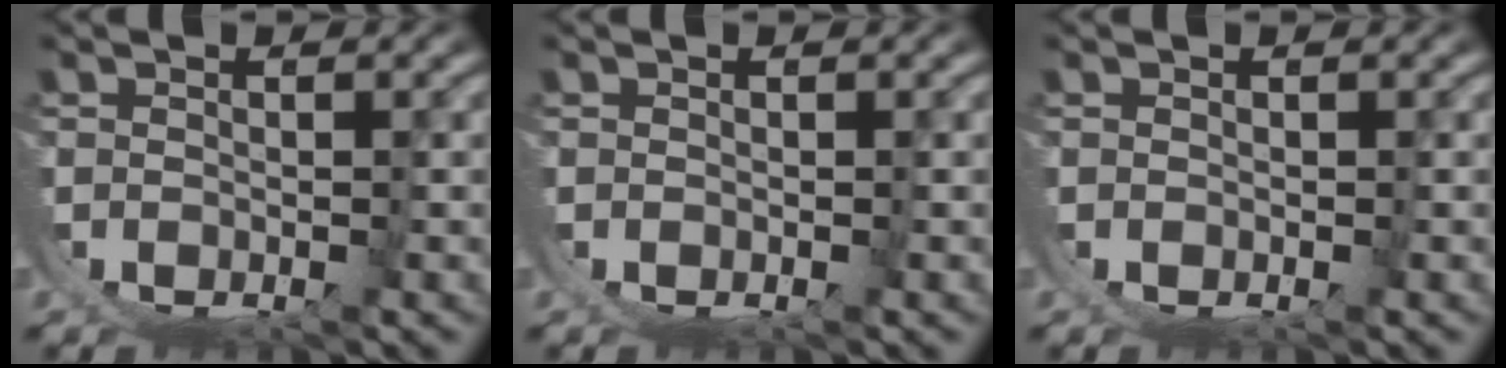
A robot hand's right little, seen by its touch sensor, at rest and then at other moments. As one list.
[{"total": 0.0}, {"total": 0.0}]